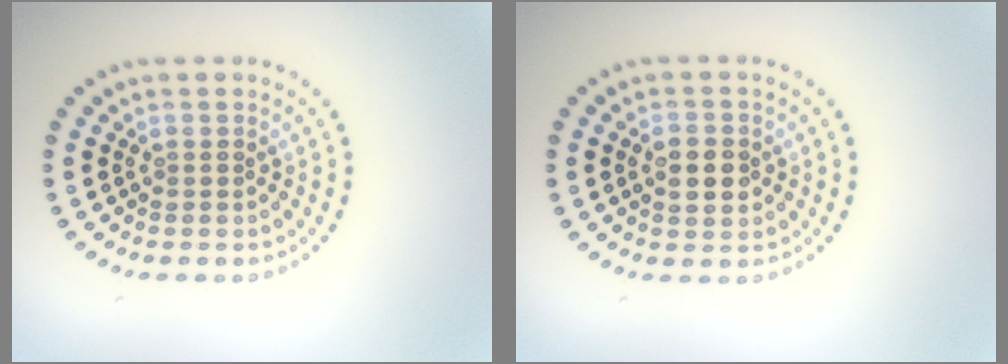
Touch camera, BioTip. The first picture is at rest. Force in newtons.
{"total": 2.8, "press": 2.8, "slide": 0.1}